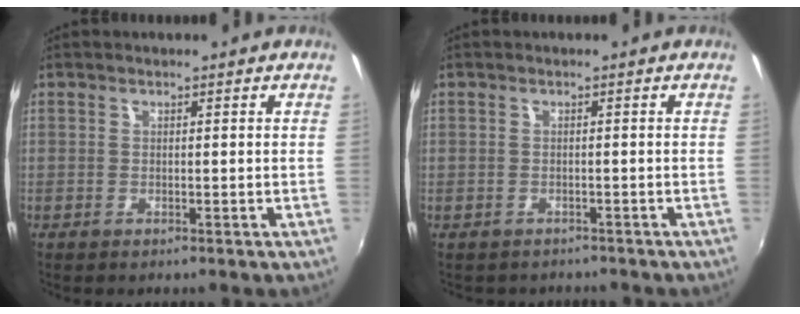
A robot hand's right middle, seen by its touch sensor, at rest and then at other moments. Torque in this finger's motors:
{"motor_torque": [-2.14, 0.00, -1.02, -0.21]}